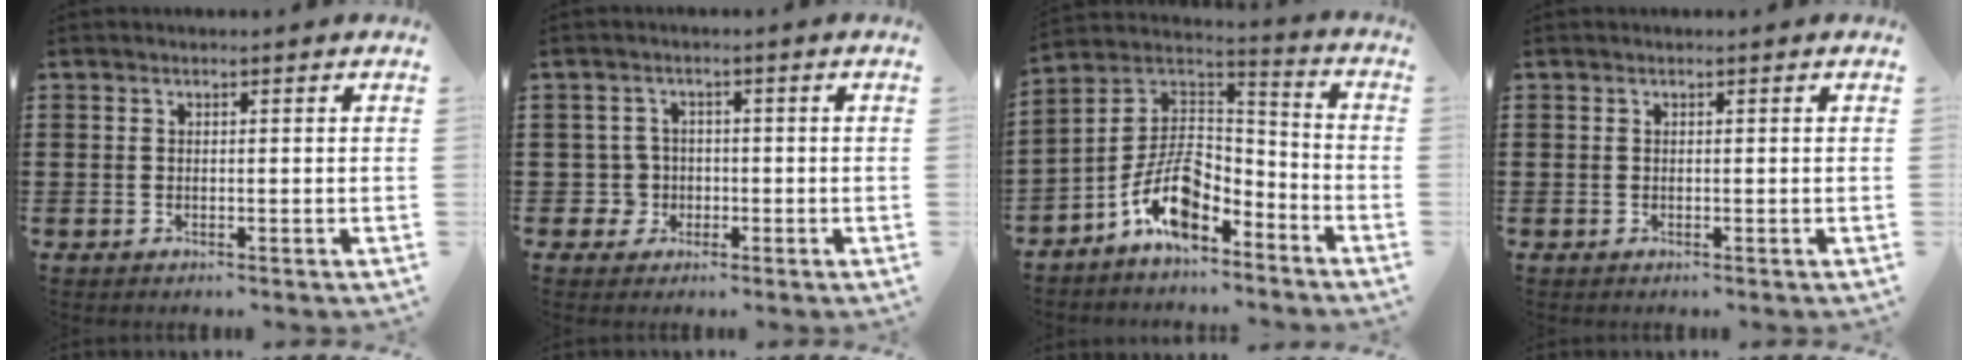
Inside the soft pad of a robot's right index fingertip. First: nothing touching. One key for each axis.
{"total": 3.4, "fx": -0.8, "fy": 3.3, "fz": 0.6, "tx": -0.035, "ty": 0.004, "tz": -0.021}
{"total": 10.5, "fx": -6.3, "fy": 4.9, "fz": 6.8, "tx": -0.160, "ty": 0.001, "tz": -0.129}
{"total": 0.0}